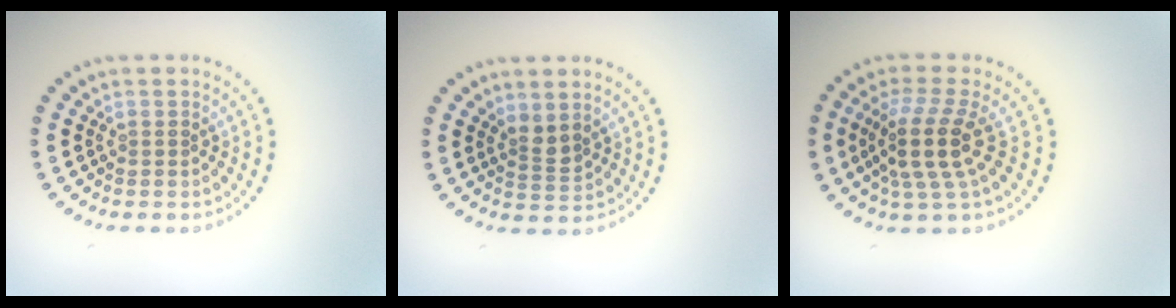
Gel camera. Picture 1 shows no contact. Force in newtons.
{"total": 1.7, "press": 1.3, "slide": 1.2}
{"total": 4.4, "press": 3.3, "slide": 2.9}